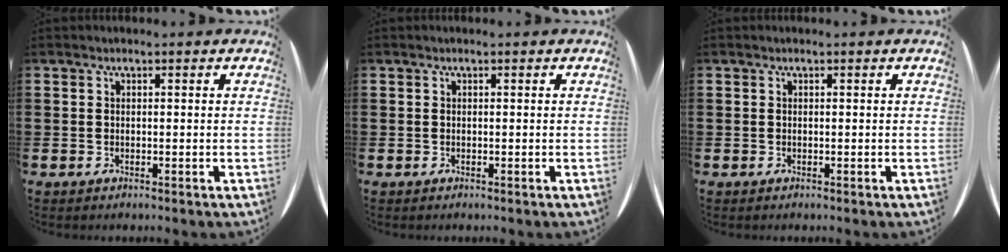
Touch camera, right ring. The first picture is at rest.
{"total": 0.0}
{"total": 0.0}